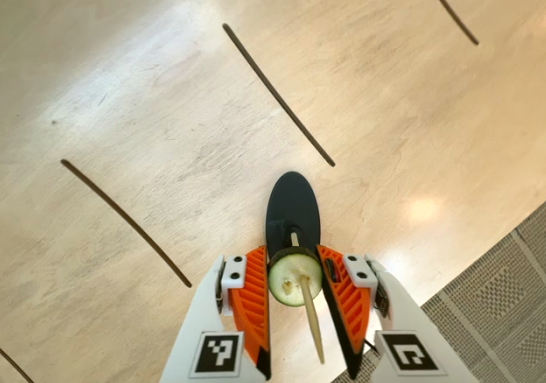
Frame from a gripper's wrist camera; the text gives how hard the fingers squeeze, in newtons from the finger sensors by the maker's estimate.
{"total": 9.6, "left": 9.5, "right": 9.7}